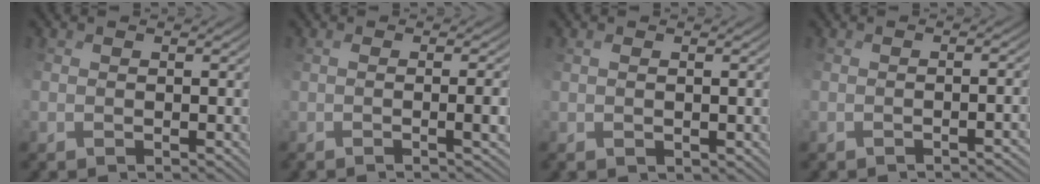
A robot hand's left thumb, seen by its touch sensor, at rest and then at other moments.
{"total": 4.0, "force": [-1.1, 0.2, 3.9], "torque": [-0.036, -0.001, -0.005]}
{"total": 0.8, "force": [-0.1, 0.5, 0.5], "torque": [-0.008, -0.003, 0.008]}
{"total": 3.4, "force": [-2.3, 0.6, 2.5], "torque": [-0.010, 0.003, -0.004]}